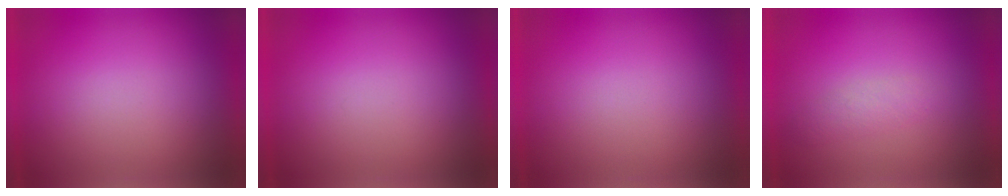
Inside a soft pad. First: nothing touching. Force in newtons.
{"total": 0.0}
{"total": 0.0}
{"total": 1.9}